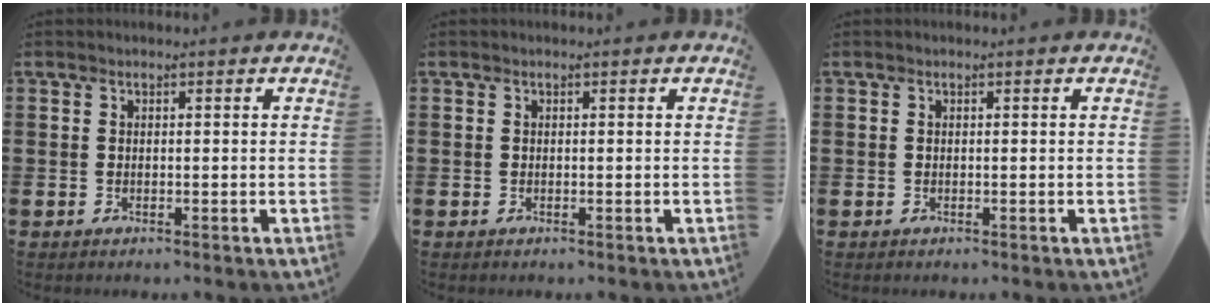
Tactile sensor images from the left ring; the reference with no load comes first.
{"total": 0.0}
{"total": 0.0}